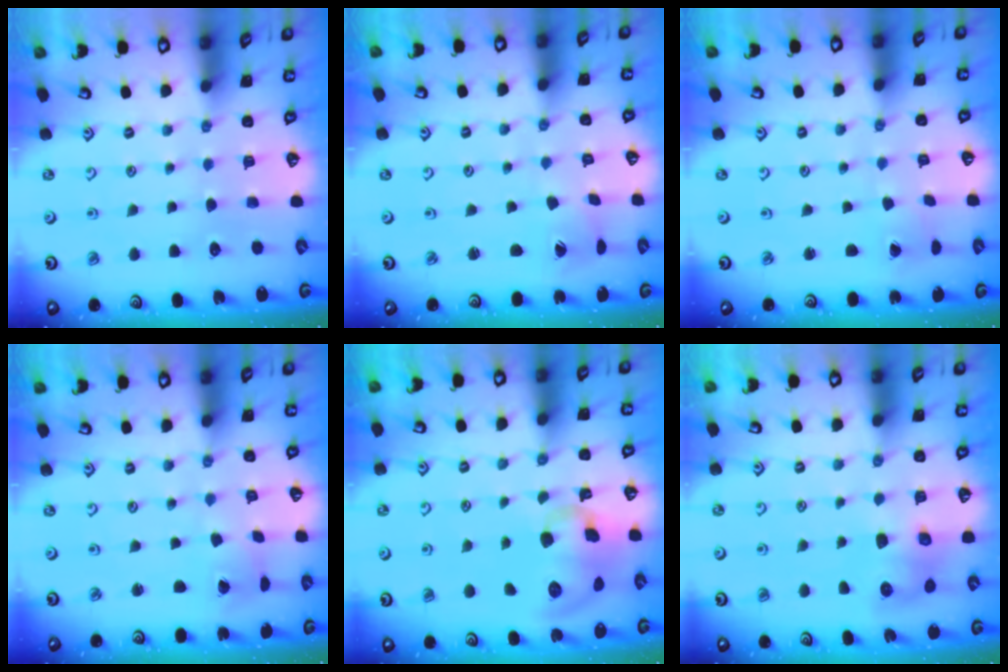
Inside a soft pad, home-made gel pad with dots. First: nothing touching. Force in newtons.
{"total": 1.9, "press": 1.8, "slide": 0.2}
{"total": 0.8, "press": 0.8, "slide": 0.0}
{"total": 2.1, "press": 2.1, "slide": 0.2}
{"total": 13.1, "press": 13.1, "slide": 1.0}
{"total": 7.9, "press": 7.7, "slide": 1.6}